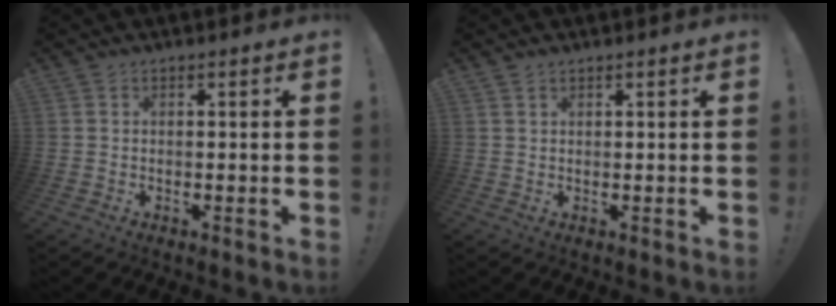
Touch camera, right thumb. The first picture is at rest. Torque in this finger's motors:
{"motor_torque": [-0.59, -0.03, -0.01, 0.00, 0.10]}